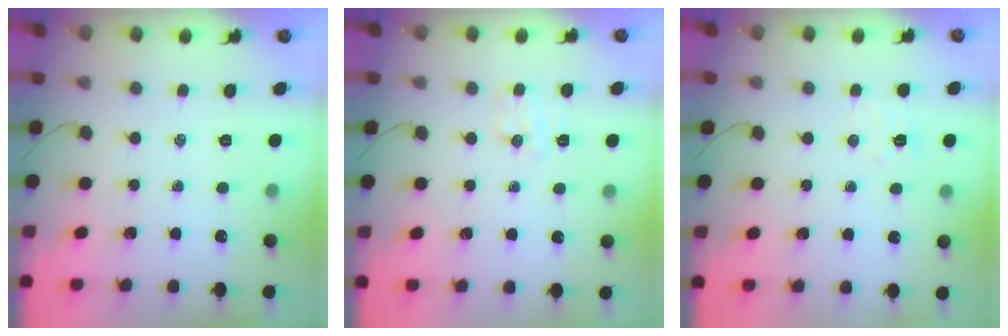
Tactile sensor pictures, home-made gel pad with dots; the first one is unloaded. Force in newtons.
{"total": 4.0, "press": 3.9, "slide": 0.8}
{"total": 4.1, "press": 3.9, "slide": 1.1}